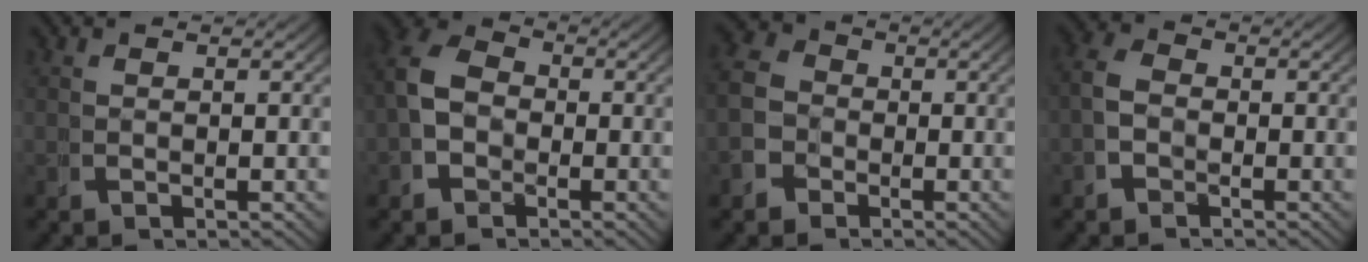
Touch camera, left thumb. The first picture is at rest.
{"total": 5.6, "force": [-0.2, 4.7, 3.1], "torque": [-0.055, -0.002, -0.014]}
{"total": 6.5, "force": [-0.6, 5.9, 2.5], "torque": [-0.044, -0.001, -0.028]}
{"total": 2.7, "force": [-0.8, 2.2, 1.3], "torque": [-0.025, -0.001, -0.021]}